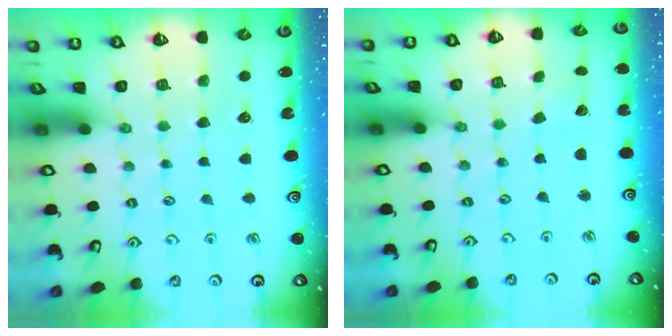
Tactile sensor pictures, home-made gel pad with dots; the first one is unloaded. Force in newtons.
{"total": 0.9, "press": 0.9, "slide": 0.1}